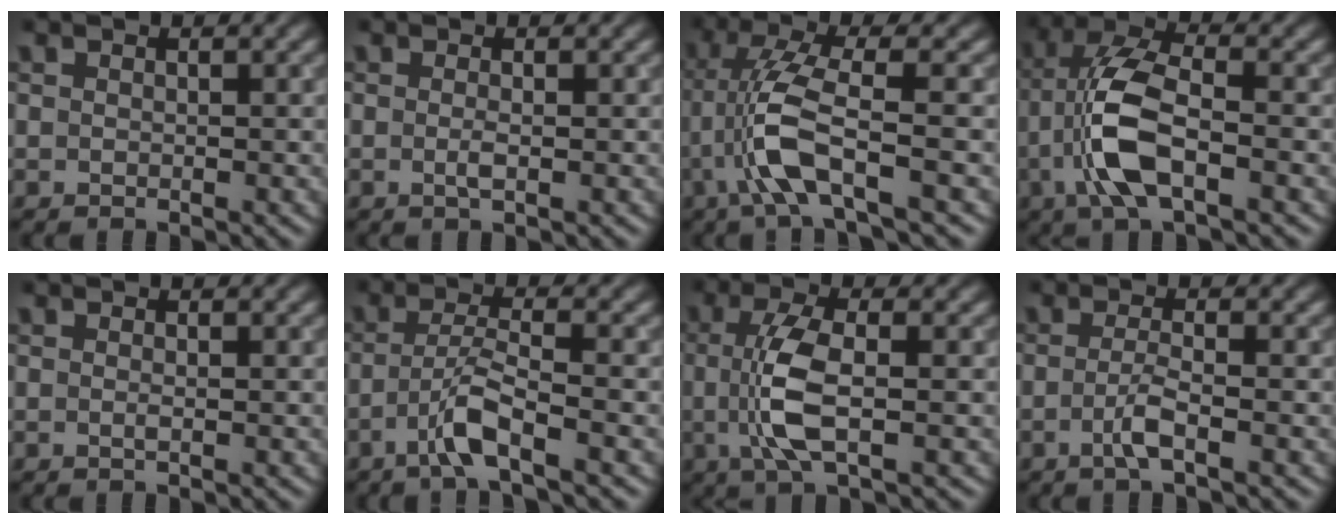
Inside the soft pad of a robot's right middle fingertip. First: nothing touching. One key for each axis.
{"total": 1.1, "fx": -0.1, "fy": 0.2, "fz": 1.1, "tx": -0.022, "ty": -0.004, "tz": -0.003}
{"total": 5.7, "fx": -1.9, "fy": 1.1, "fz": 5.2, "tx": -0.117, "ty": 0.008, "tz": -0.039}
{"total": 7.2, "fx": -2.2, "fy": 2.9, "fz": 6.2, "tx": -0.136, "ty": 0.008, "tz": -0.045}
{"total": 0.5, "fx": -0.1, "fy": 0.1, "fz": 0.5, "tx": -0.013, "ty": -0.001, "tz": -0.001}
{"total": 3.6, "fx": -1.9, "fy": 0.4, "fz": 3.1, "tx": -0.061, "ty": 0.010, "tz": -0.046}
{"total": 5.4, "fx": -0.3, "fy": 1.9, "fz": 5.1, "tx": -0.113, "ty": -0.002, "tz": -0.009}
{"total": 2.3, "fx": -0.8, "fy": 0.5, "fz": 2.1, "tx": -0.041, "ty": 0.001, "tz": -0.020}